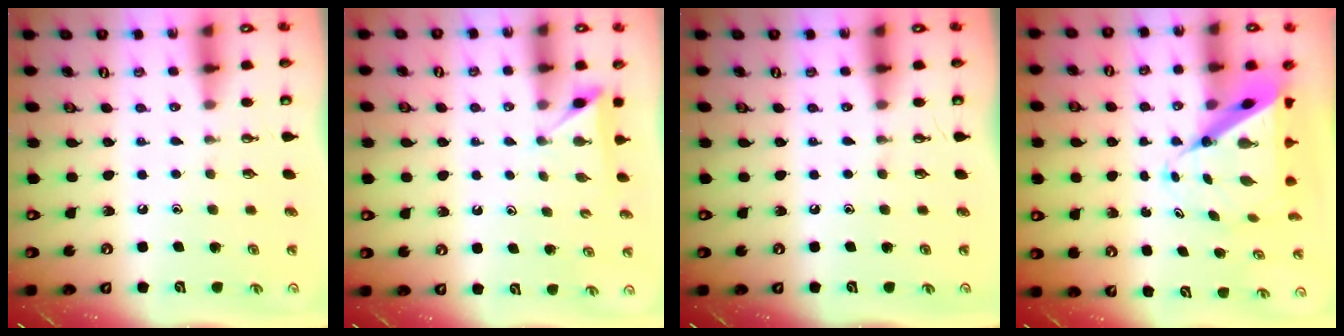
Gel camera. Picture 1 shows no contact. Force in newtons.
{"total": 2.5, "press": 2.5, "slide": 0.3}
{"total": 0.0}
{"total": 9.7, "press": 9.6, "slide": 0.9}